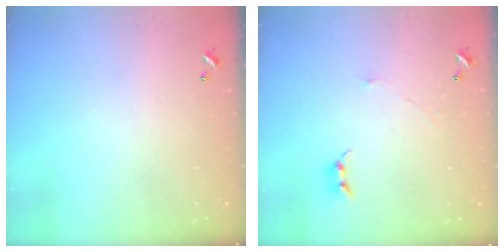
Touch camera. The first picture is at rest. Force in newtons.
{"total": 1.1, "press": 1.1, "slide": 0.4}